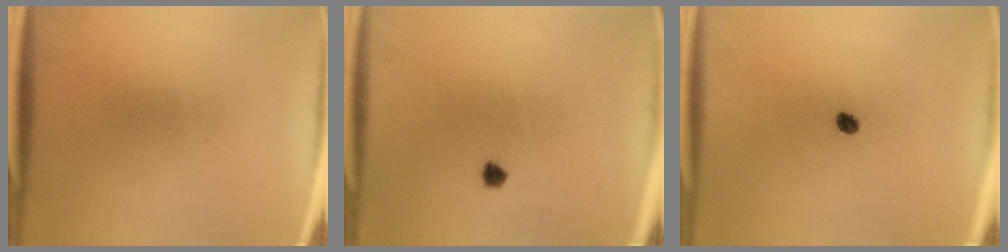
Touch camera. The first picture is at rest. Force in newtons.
{"total": 1.3}
{"total": 1.7}